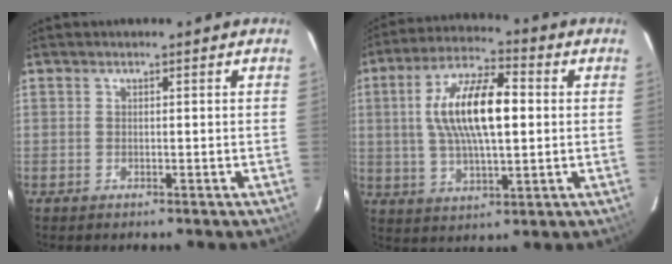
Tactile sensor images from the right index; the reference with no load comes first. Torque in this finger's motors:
{"motor_torque": [1.10, 0.46, 0.63, 0.21]}